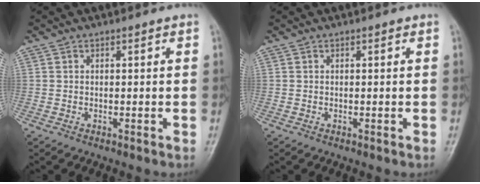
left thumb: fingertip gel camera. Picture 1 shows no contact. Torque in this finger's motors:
{"motor_torque": [0.37, 0.26, -0.02, -0.16, 0.00]}